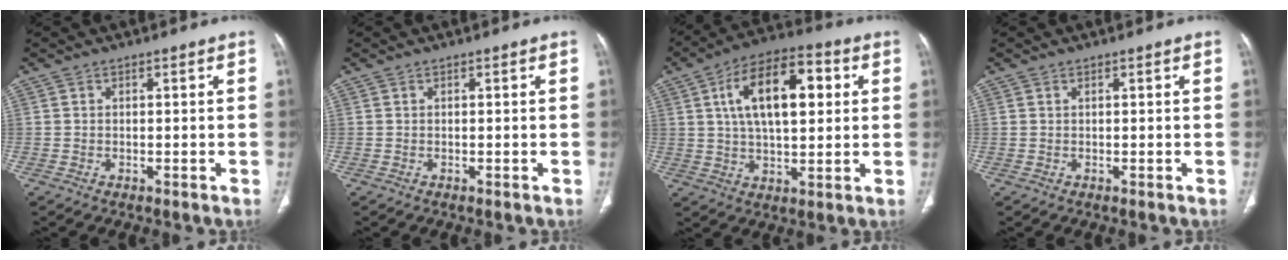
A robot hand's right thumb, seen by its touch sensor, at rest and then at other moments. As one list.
[{"total": 0.0}, {"total": 16.5, "force": [4.3, 8.0, 13.8], "torque": [-0.213, 0.011, 0.068]}, {"total": 0.0}]